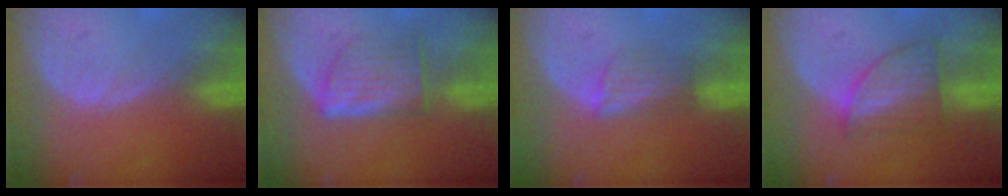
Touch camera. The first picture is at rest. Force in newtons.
{"total": 6.1, "press": 5.8, "slide": 1.7}
{"total": 3.5, "press": 3.2, "slide": 1.4}
{"total": 6.2, "press": 6.0, "slide": 1.5}